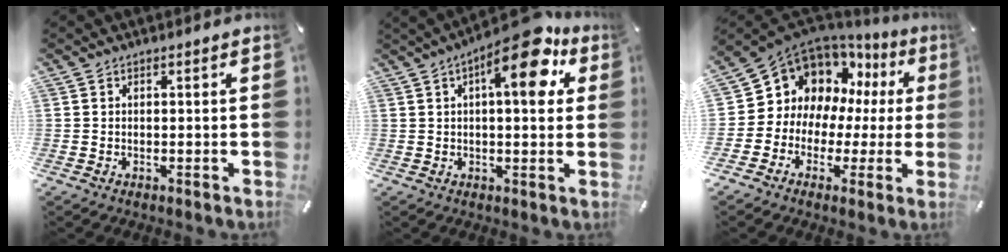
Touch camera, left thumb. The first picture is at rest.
{"total": 15.2, "force": [6.9, 5.6, 12.4], "torque": [-0.171, -0.032, 0.104]}
{"total": 10.4, "force": [4.2, 9.2, 2.4], "torque": [-0.056, -0.051, 0.087]}